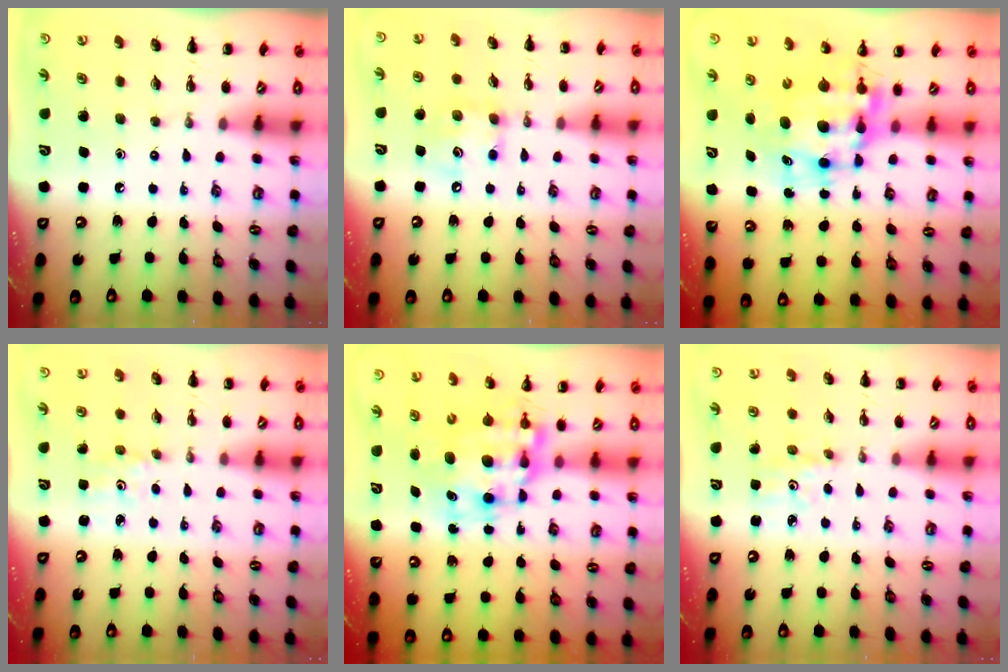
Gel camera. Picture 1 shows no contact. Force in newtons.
{"total": 8.2, "press": 8.2, "slide": 0.9}
{"total": 9.0, "press": 8.6, "slide": 2.6}
{"total": 0.9, "press": 0.9, "slide": 0.3}
{"total": 9.6, "press": 9.1, "slide": 3.0}
{"total": 2.6, "press": 2.4, "slide": 0.9}